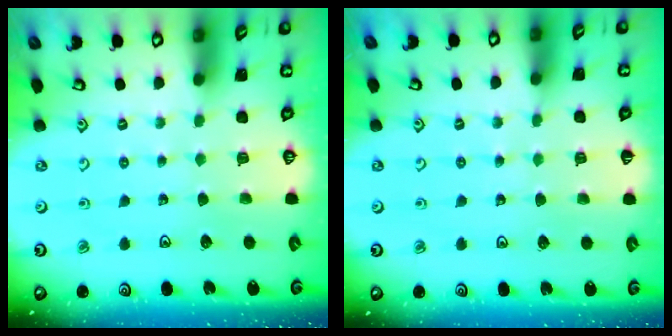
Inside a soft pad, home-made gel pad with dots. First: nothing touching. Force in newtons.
{"total": 2.2, "press": 2.1, "slide": 0.5}